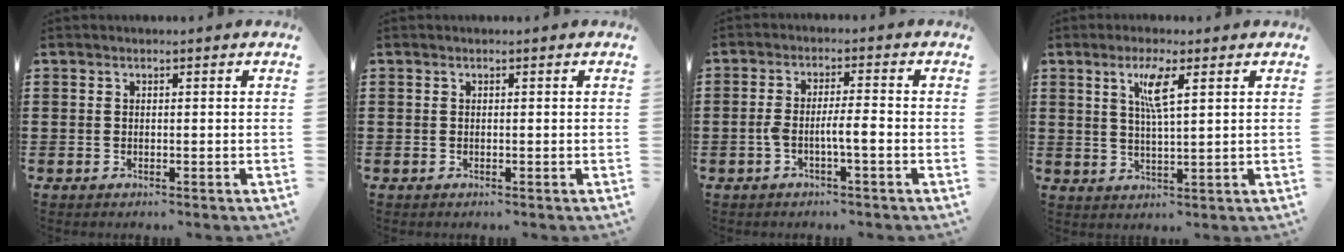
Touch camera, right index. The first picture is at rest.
{"total": 0.0}
{"total": 4.1, "force": [-1.4, 0.7, 3.8], "torque": [-0.083, -0.001, -0.033]}
{"total": 4.8, "force": [2.1, 0.7, 4.3], "torque": [-0.092, 0.005, 0.032]}